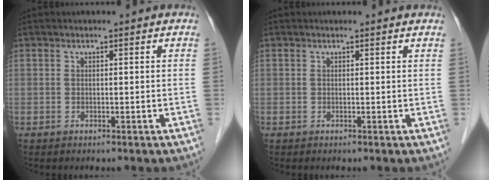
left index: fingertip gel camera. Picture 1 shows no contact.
{"total": 1.7, "force": [1.6, 0.3, 0.3], "torque": [-0.014, 0.014, 0.012]}